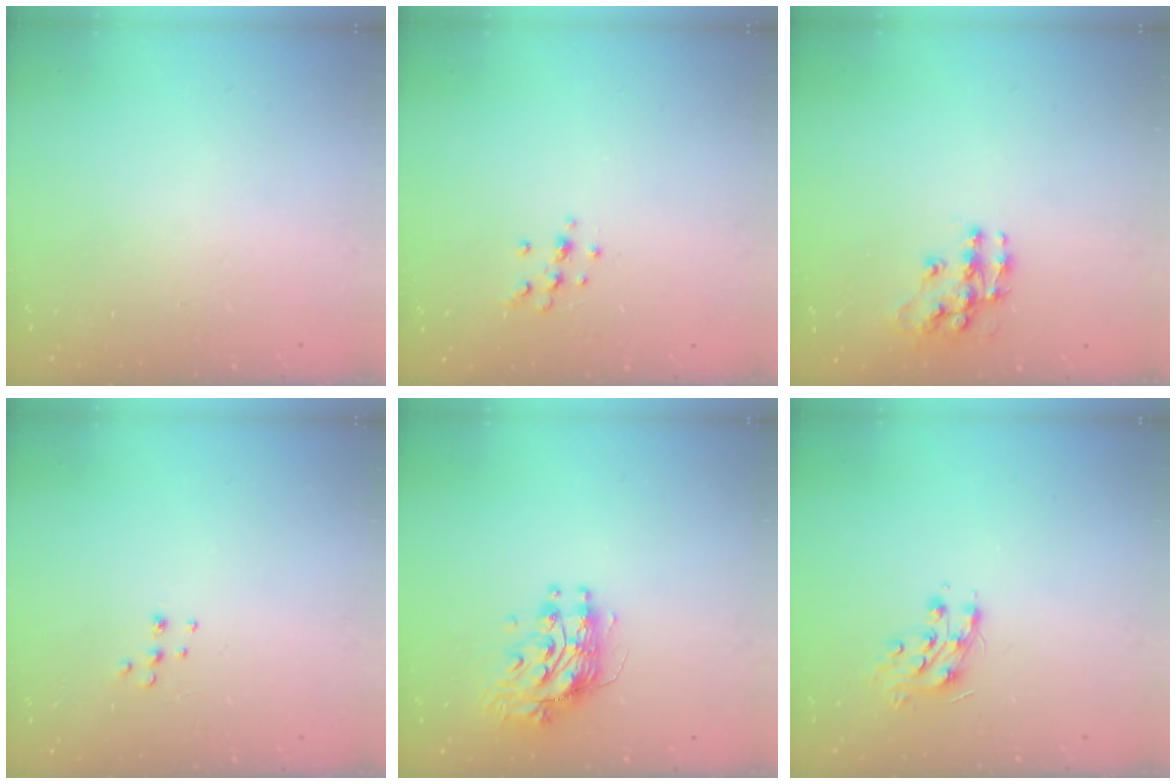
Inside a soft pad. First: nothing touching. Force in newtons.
{"total": 6.5, "press": 6.2, "slide": 2.1}
{"total": 10.9, "press": 10.9, "slide": 0.8}
{"total": 5.3, "press": 5.3, "slide": 0.6}
{"total": 9.0, "press": 8.9, "slide": 0.7}
{"total": 8.4, "press": 8.4, "slide": 0.2}